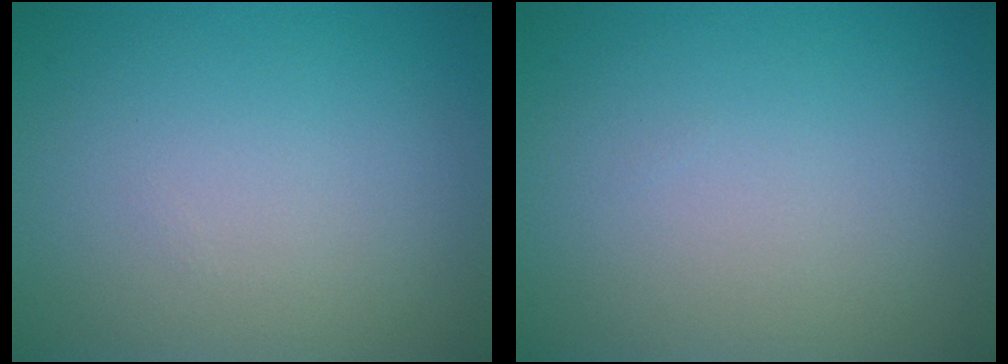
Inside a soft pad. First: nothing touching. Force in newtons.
{"total": 0.0}